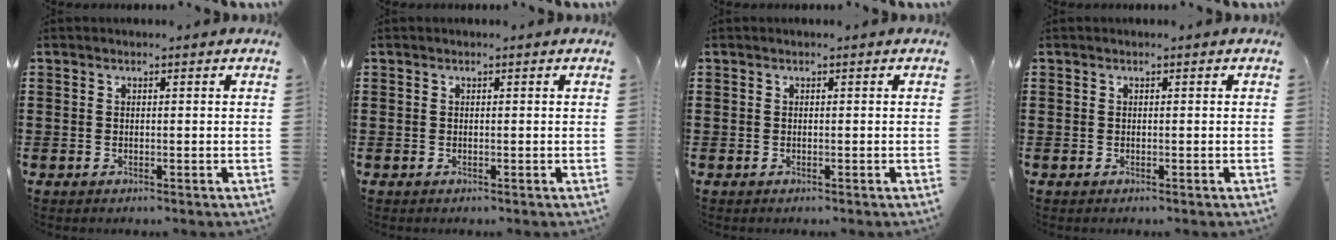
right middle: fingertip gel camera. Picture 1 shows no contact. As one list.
[{"total": 0.0}, {"total": 0.0}, {"total": 0.0}]